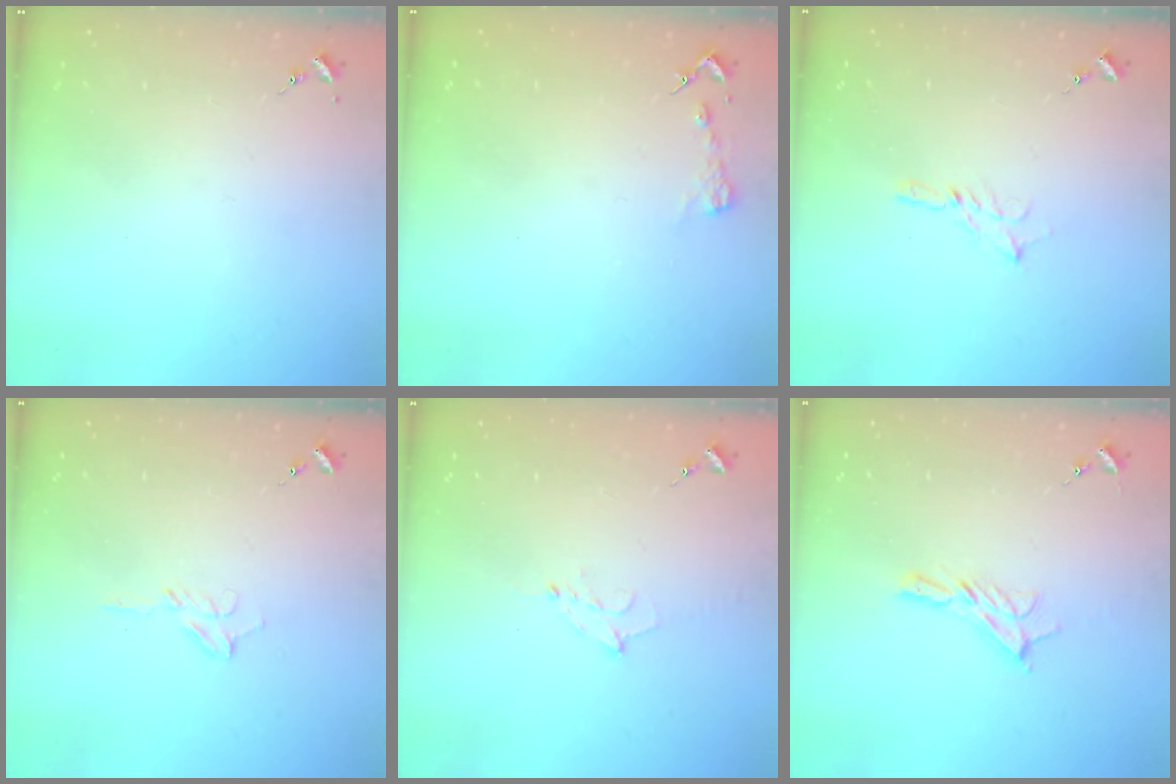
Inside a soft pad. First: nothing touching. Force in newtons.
{"total": 3.1, "press": 3.1, "slide": 0.2}
{"total": 2.0, "press": 2.0, "slide": 0.2}
{"total": 4.9, "press": 4.8, "slide": 0.6}
{"total": 8.1, "press": 8.1, "slide": 1.0}
{"total": 8.3, "press": 8.2, "slide": 0.5}